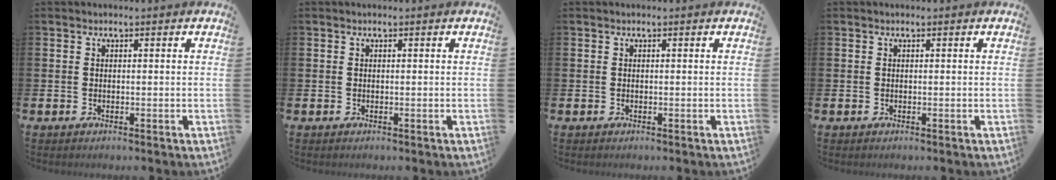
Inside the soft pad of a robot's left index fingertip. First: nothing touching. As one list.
[{"total": 0.0}, {"total": 0.0}, {"total": 0.0}]